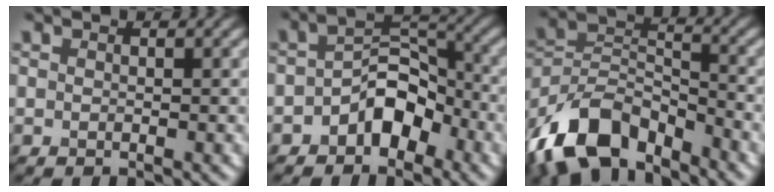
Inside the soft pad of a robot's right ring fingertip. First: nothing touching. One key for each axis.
{"total": 4.6, "fx": -2.3, "fy": 2.8, "fz": 2.9, "tx": -0.037, "ty": 0.015, "tz": -0.044}
{"total": 11.1, "fx": -7.4, "fy": 5.7, "fz": 6.0, "tx": -0.110, "ty": 0.000, "tz": -0.153}